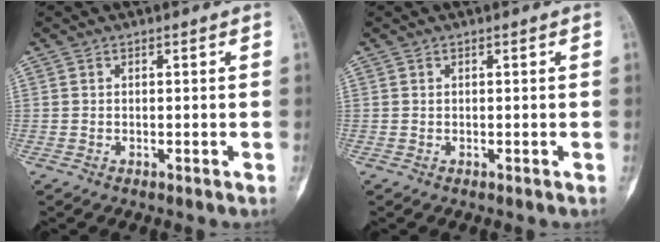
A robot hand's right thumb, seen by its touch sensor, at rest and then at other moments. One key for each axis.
{"total": 0.0}